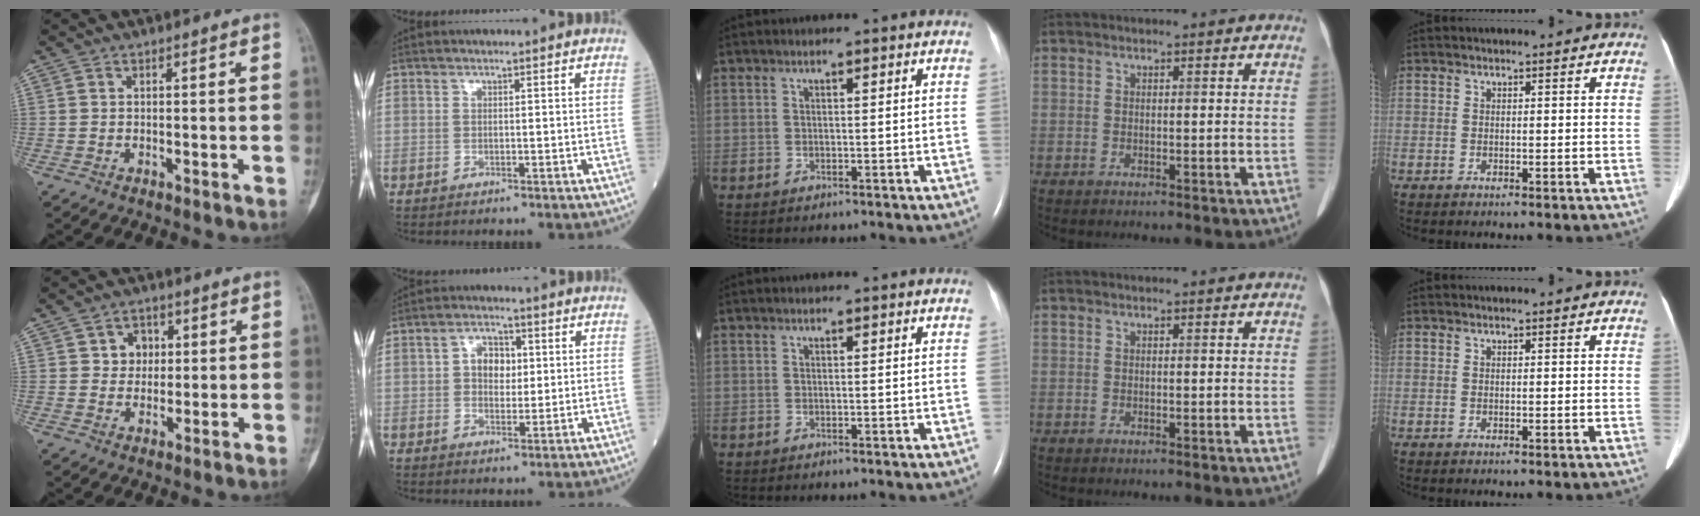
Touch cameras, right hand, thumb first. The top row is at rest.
{"thumb": {"total": 4.9, "force": [1.0, 4.3, 2.0], "torque": [0.006, 0.003, 0.011]}, "index": {"total": 5.8, "force": [1.0, 3.9, 4.2], "torque": [-0.085, 0.019, 0.021]}}